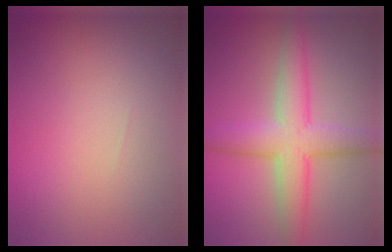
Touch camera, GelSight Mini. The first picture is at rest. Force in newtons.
{"total": 5.7, "press": 5.7, "slide": 0.3}